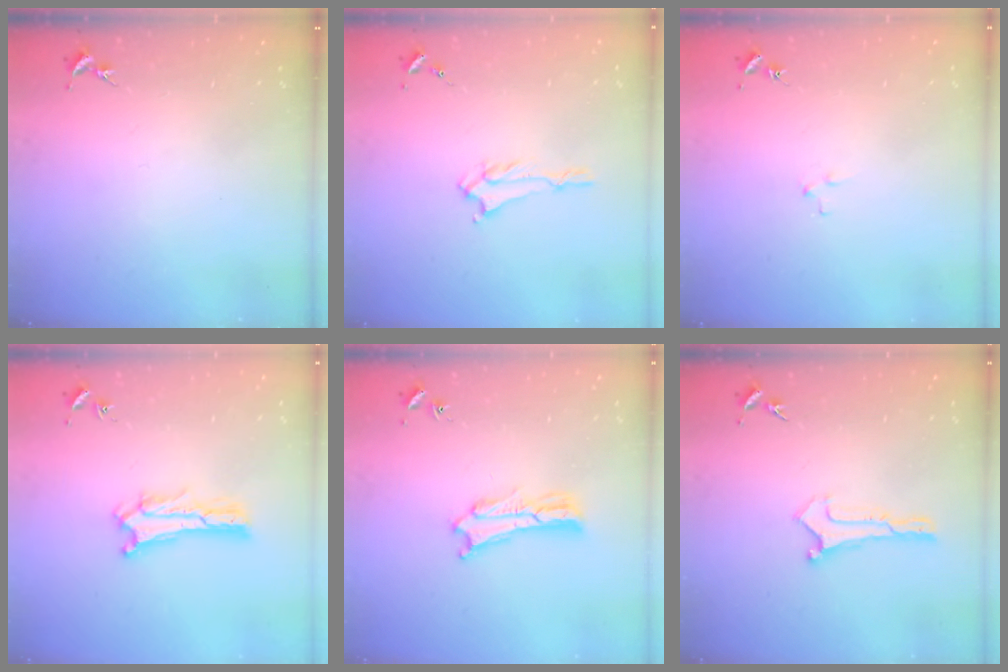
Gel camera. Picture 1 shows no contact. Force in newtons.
{"total": 1.4, "press": 1.3, "slide": 0.2}
{"total": 1.8, "press": 1.8, "slide": 0.1}
{"total": 0.7, "press": 0.6, "slide": 0.2}
{"total": 1.8, "press": 1.8, "slide": 0.3}
{"total": 0.0}